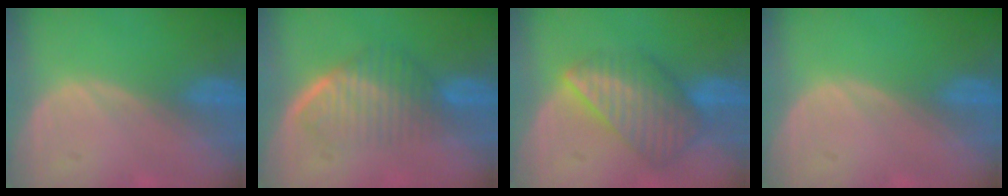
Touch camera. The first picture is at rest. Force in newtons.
{"total": 6.8, "press": 5.9, "slide": 3.4}
{"total": 8.5, "press": 7.5, "slide": 3.9}
{"total": 0.0}